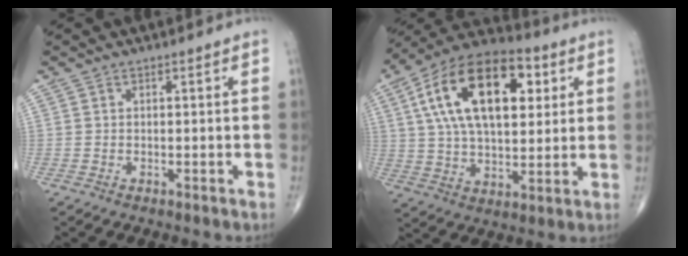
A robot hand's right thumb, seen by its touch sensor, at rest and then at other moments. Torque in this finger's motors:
{"motor_torque": [-0.61, 1.68, 2.00, 0.77, 0.24]}